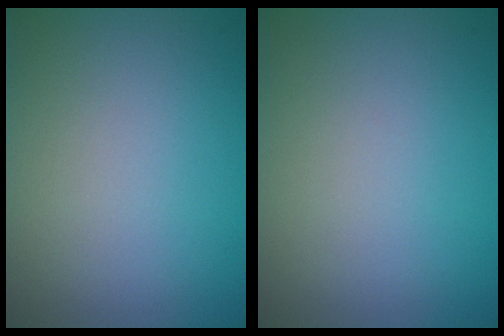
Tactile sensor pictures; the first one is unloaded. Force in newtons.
{"total": 0.0}